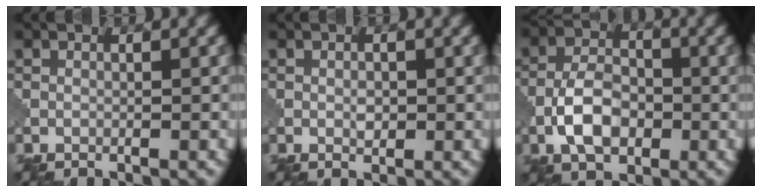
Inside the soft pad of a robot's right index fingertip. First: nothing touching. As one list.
[{"total": 0.8, "force": [0.4, 0.5, 0.5], "torque": [-0.012, 0.001, 0.012]}, {"total": 4.9, "force": [-1.3, 3.2, 3.5], "torque": [-0.064, 0.005, -0.024]}]